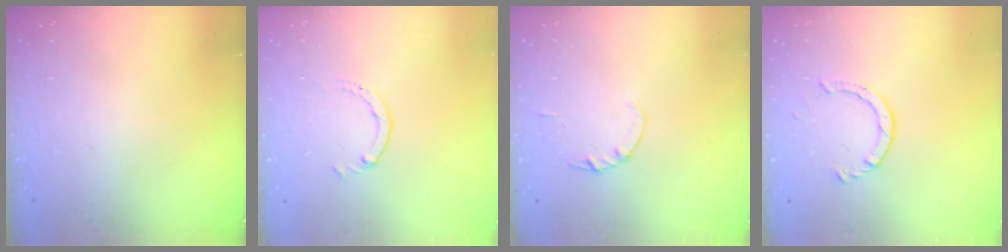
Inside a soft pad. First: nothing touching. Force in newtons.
{"total": 1.1, "press": 1.1, "slide": 0.2}
{"total": 1.0, "press": 1.0, "slide": 0.2}
{"total": 2.3, "press": 2.3, "slide": 0.2}